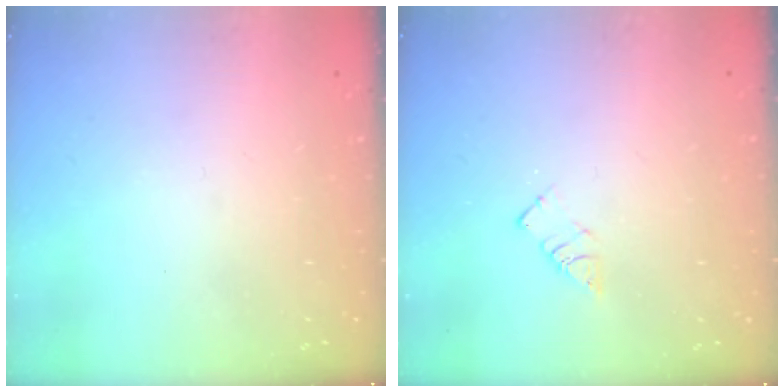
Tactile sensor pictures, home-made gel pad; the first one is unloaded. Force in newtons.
{"total": 3.3, "press": 3.3, "slide": 0.3}